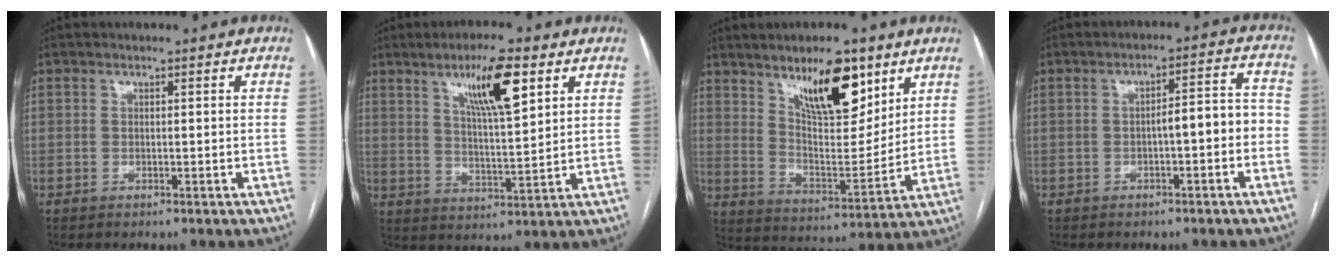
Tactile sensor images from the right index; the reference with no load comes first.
{"total": 10.4, "force": [5.4, 1.5, 8.7], "torque": [-0.152, 0.002, 0.092]}
{"total": 13.9, "force": [8.5, 4.4, 10.0], "torque": [-0.160, -0.002, 0.152]}
{"total": 5.5, "force": [-1.5, 1.4, 5.1], "torque": [-0.068, 0.032, -0.019]}